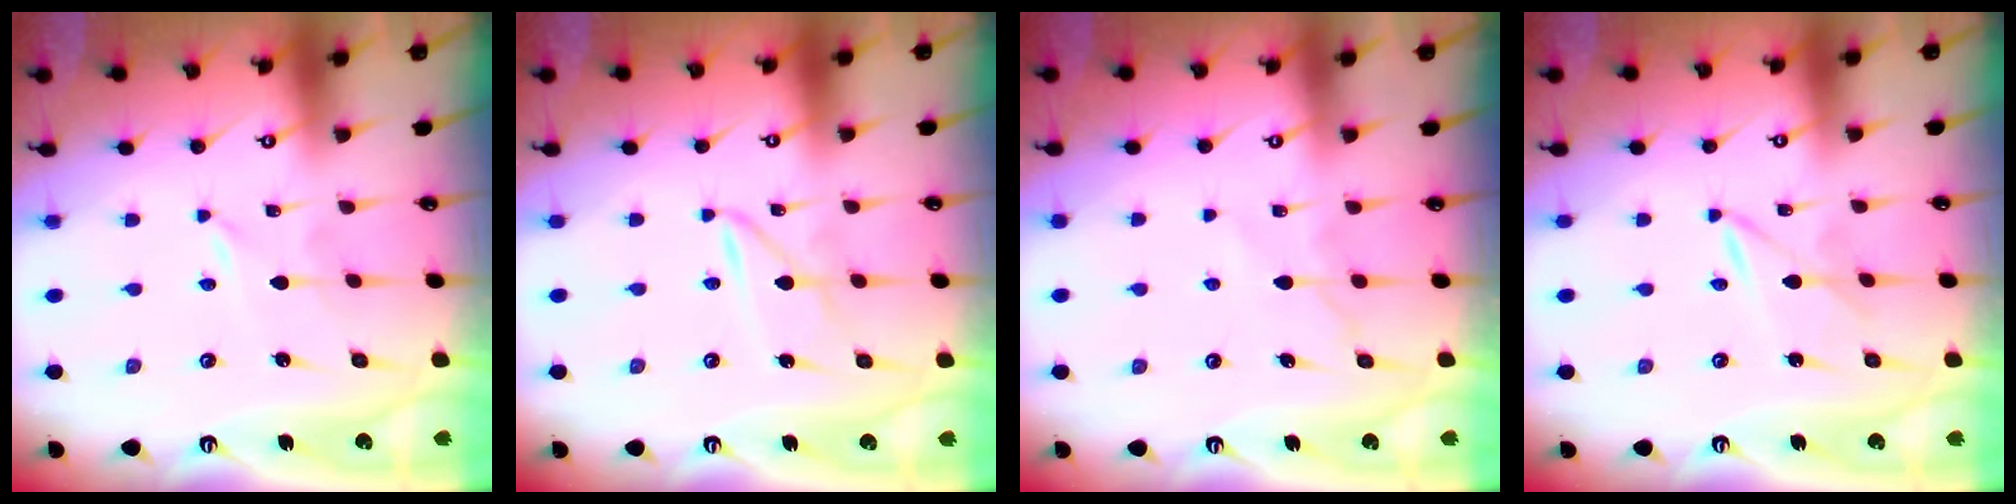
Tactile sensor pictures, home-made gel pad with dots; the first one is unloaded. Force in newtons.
{"total": 2.0, "press": 2.0, "slide": 0.2}
{"total": 6.7, "press": 6.6, "slide": 1.0}
{"total": 1.9, "press": 1.9, "slide": 0.1}